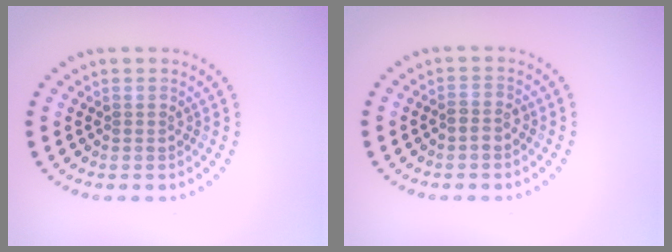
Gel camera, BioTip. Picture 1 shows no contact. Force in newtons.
{"total": 1.1, "press": 1.0, "slide": 0.4}